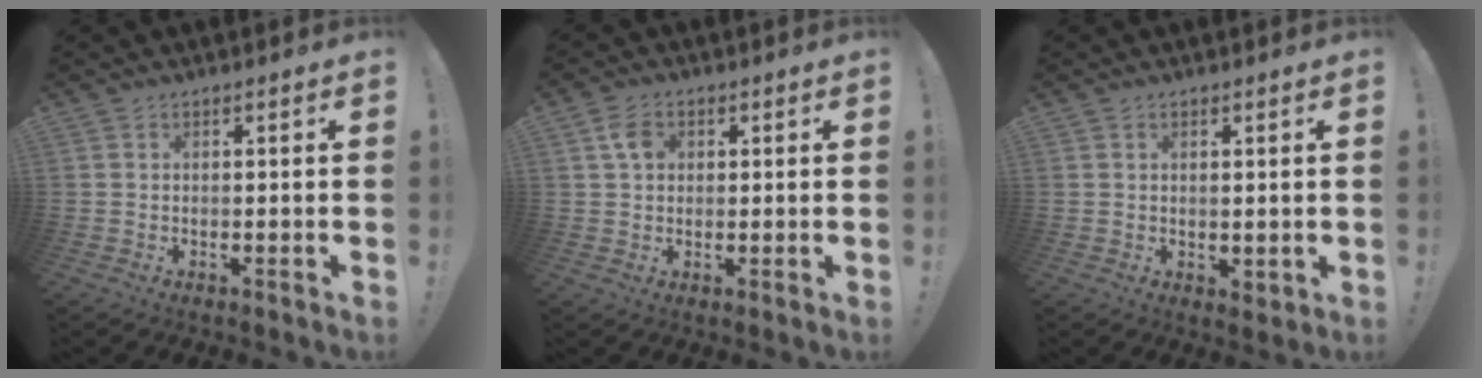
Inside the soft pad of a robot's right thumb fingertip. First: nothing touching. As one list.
[{"total": 5.2, "force": [1.4, 4.0, 3.0], "torque": [-0.047, 0.008, 0.027]}, {"total": 1.6, "force": [1.0, 1.0, 0.8], "torque": [0.000, -0.008, 0.016]}]